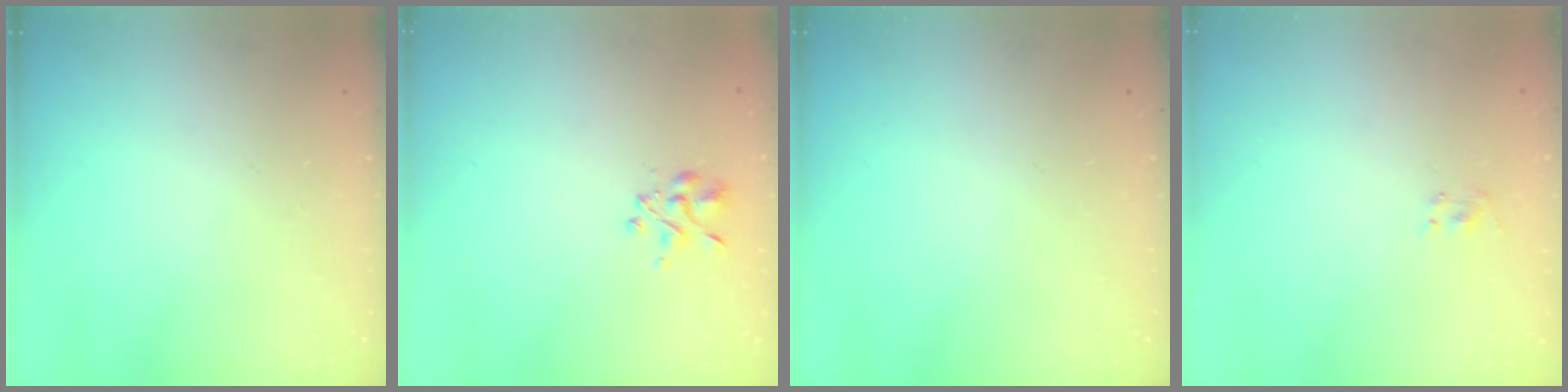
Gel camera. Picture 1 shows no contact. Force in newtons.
{"total": 2.5, "press": 2.2, "slide": 1.0}
{"total": 0.0}
{"total": 1.6, "press": 1.4, "slide": 0.9}